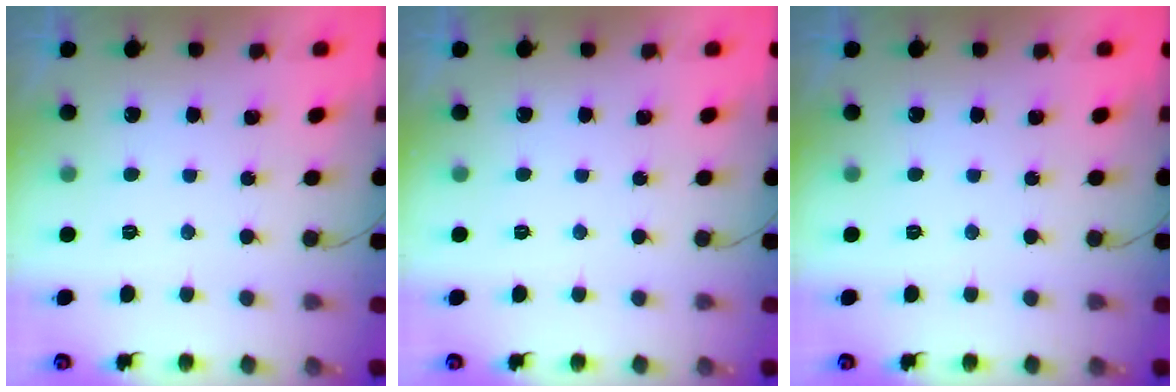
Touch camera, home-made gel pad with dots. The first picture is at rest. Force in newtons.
{"total": 0.0}
{"total": 0.0}